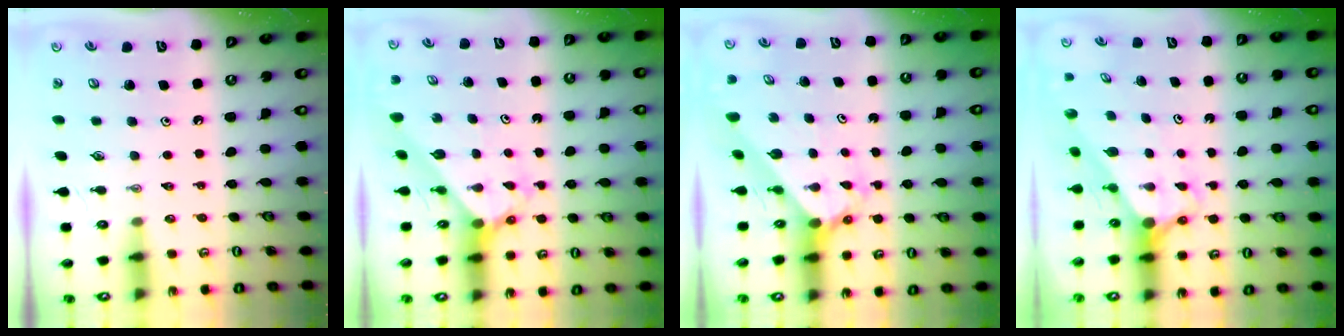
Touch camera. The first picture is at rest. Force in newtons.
{"total": 2.5, "press": 2.5, "slide": 0.2}
{"total": 2.2, "press": 2.2, "slide": 0.2}
{"total": 2.7, "press": 2.7, "slide": 0.0}